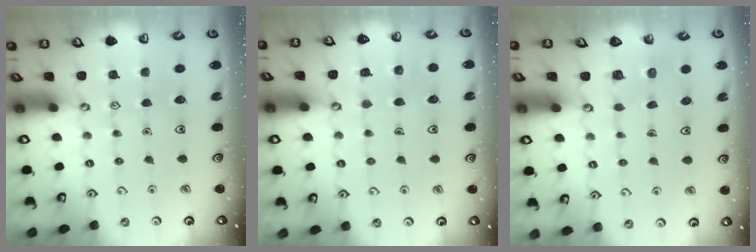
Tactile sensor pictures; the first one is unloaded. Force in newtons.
{"total": 6.7, "press": 6.7, "slide": 0.4}
{"total": 3.7, "press": 3.7, "slide": 0.2}